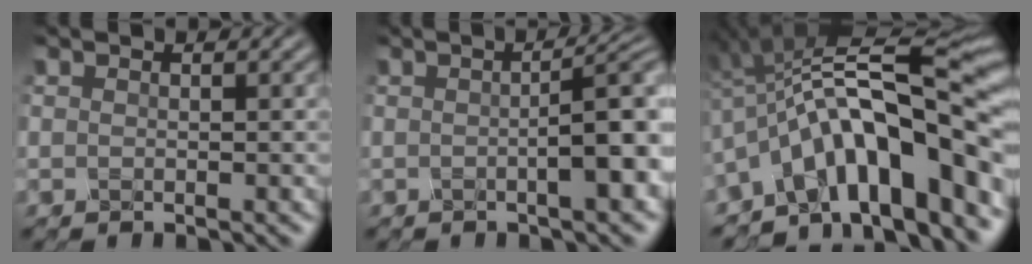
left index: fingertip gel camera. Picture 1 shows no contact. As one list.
[{"total": 6.4, "force": [-0.3, 1.8, 6.2], "torque": [-0.058, 0.012, -0.009]}, {"total": 14.8, "force": [-4.1, 5.2, 13.2], "torque": [-0.166, 0.030, -0.077]}]